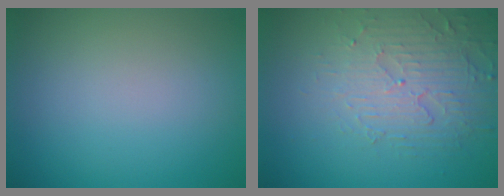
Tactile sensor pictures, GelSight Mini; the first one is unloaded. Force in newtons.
{"total": 3.9, "press": 3.7, "slide": 1.1}